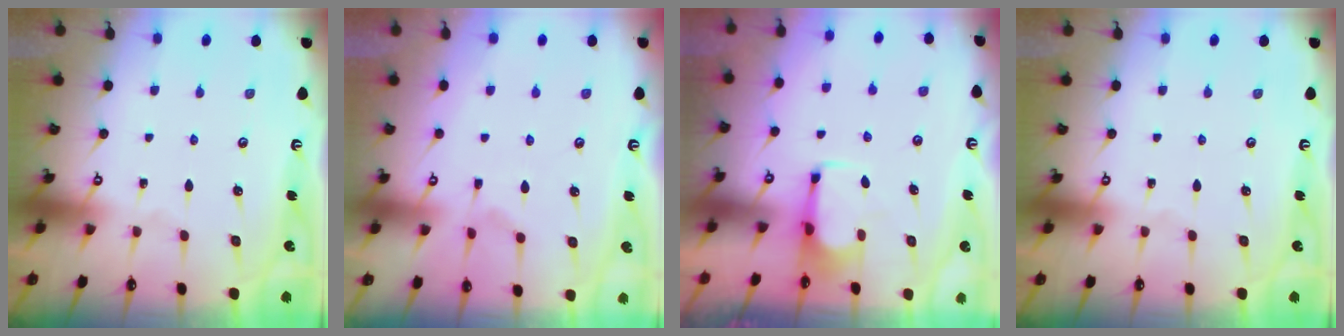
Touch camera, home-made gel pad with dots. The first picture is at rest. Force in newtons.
{"total": 1.1, "press": 0.1, "slide": 1.1}
{"total": 2.7, "press": 2.6, "slide": 0.9}
{"total": 0.0}